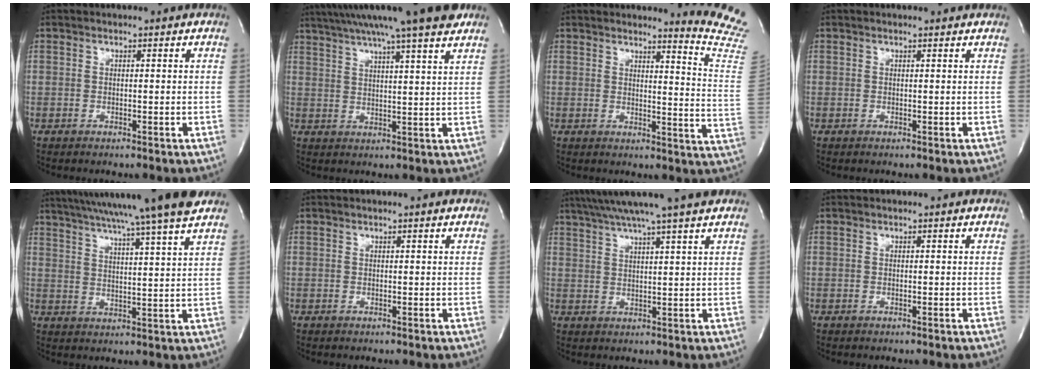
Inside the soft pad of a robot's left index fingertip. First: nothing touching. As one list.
[{"total": 15.7, "force": [12.6, -0.5, 9.2], "torque": [-0.155, 0.021, 0.175]}, {"total": 11.2, "force": [10.9, -2.1, 1.4], "torque": [-0.013, -0.155, 0.096]}, {"total": 1.4, "force": [1.4, 0.2, 0.3], "torque": [-0.012, 0.004, 0.009]}, {"total": 19.7, "force": [16.7, -1.7, 10.4], "torque": [-0.182, -0.015, 0.232]}, {"total": 0.0}, {"total": 11.3, "force": [9.2, -1.8, 6.3], "torque": [-0.112, 0.007, 0.129]}, {"total": 0.0}]